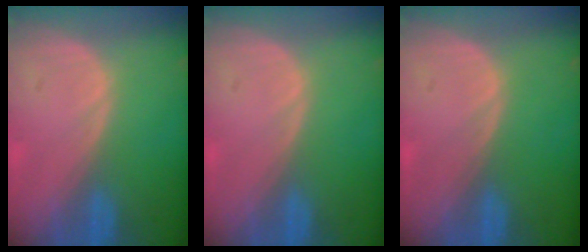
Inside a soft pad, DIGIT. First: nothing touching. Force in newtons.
{"total": 0.0}
{"total": 0.0}